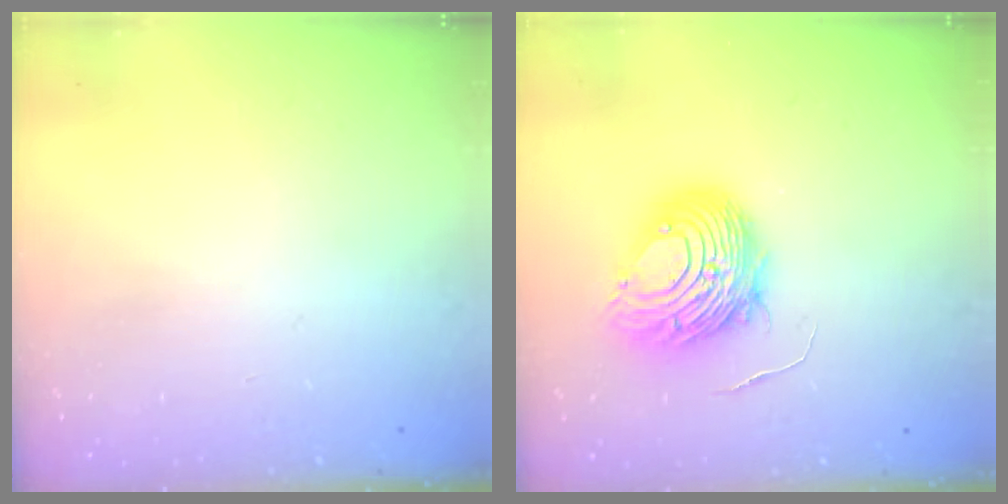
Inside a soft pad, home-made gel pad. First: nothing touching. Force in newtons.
{"total": 11.0, "press": 11.0, "slide": 0.8}